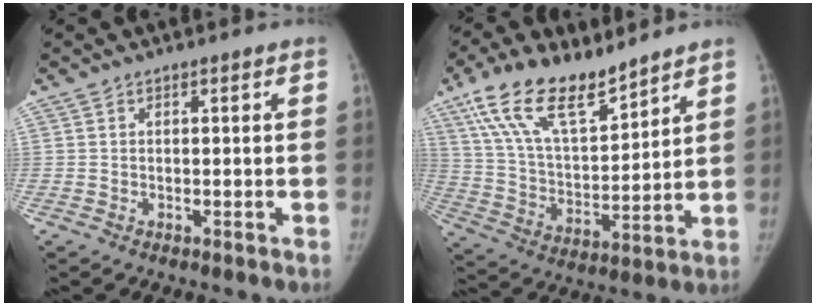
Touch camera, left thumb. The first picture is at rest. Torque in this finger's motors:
{"motor_torque": [1.47, 0.66, 1.45, -1.31, 0.48]}